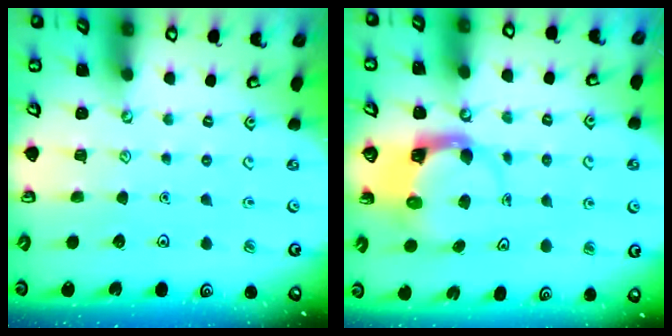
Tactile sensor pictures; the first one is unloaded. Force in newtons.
{"total": 3.9, "press": 3.8, "slide": 0.5}